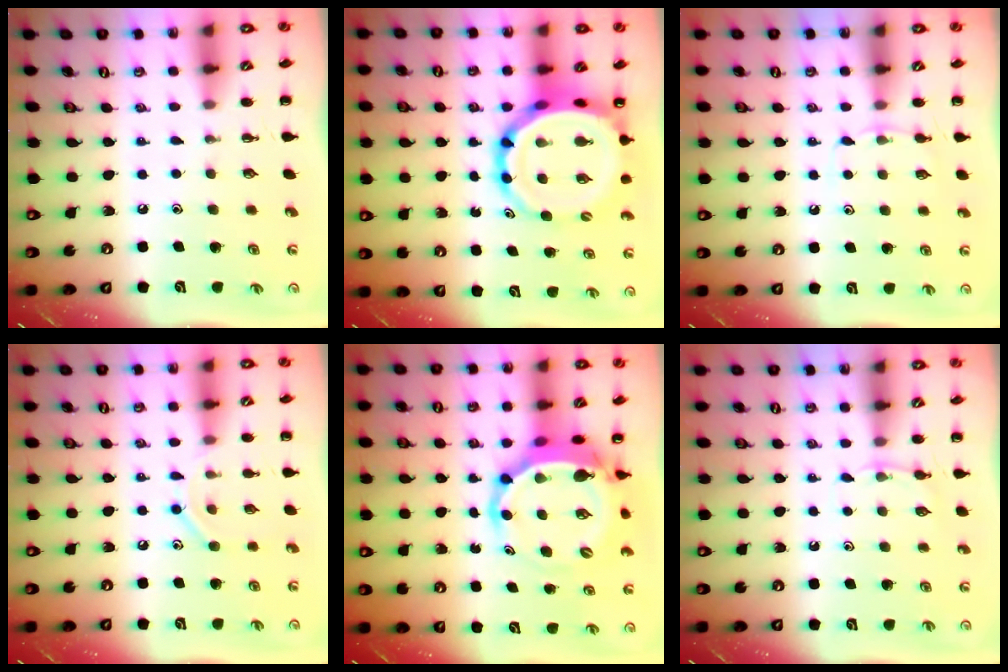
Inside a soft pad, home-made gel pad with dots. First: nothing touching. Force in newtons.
{"total": 13.7, "press": 13.2, "slide": 3.7}
{"total": 5.0, "press": 4.7, "slide": 1.6}
{"total": 8.4, "press": 8.3, "slide": 1.4}
{"total": 7.1, "press": 6.9, "slide": 1.9}
{"total": 3.6, "press": 3.5, "slide": 1.0}